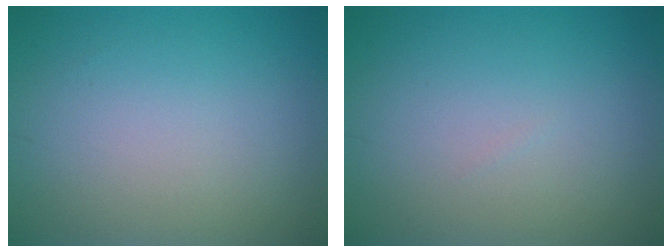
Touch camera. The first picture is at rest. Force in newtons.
{"total": 0.0}